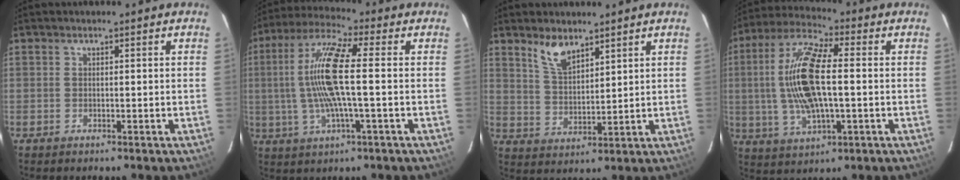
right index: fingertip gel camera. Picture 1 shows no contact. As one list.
[{"total": 13.2, "force": [0.2, 1.7, 13.1], "torque": [-0.257, 0.008, -0.001]}, {"total": 6.4, "force": [4.7, 2.6, 3.6], "torque": [-0.064, 0.002, 0.097]}, {"total": 15.8, "force": [0.3, 5.8, 14.7], "torque": [-0.296, 0.011, 0.004]}]